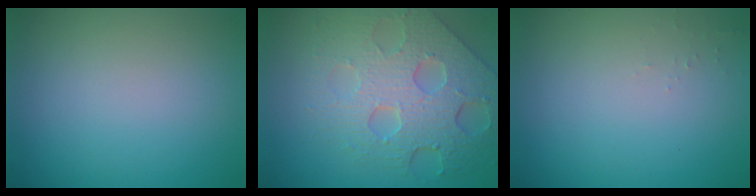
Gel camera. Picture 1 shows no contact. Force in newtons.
{"total": 7.7, "press": 5.7, "slide": 5.2}
{"total": 0.5, "press": 0.5, "slide": 0.2}